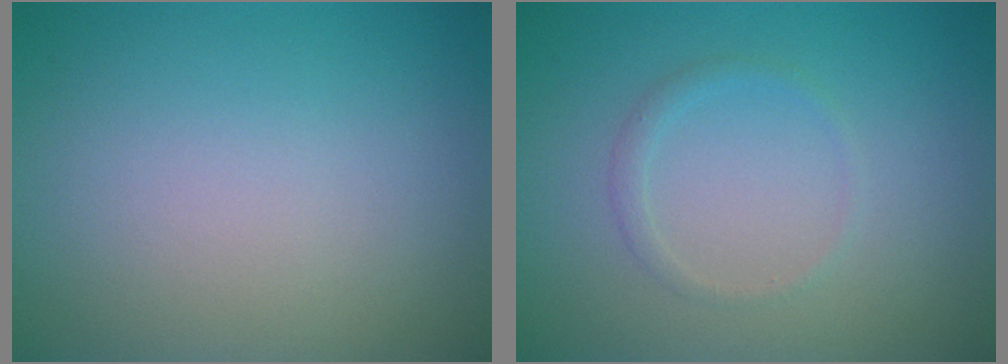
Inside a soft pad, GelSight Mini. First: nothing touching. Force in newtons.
{"total": 1.0, "press": 1.0, "slide": 0.1}